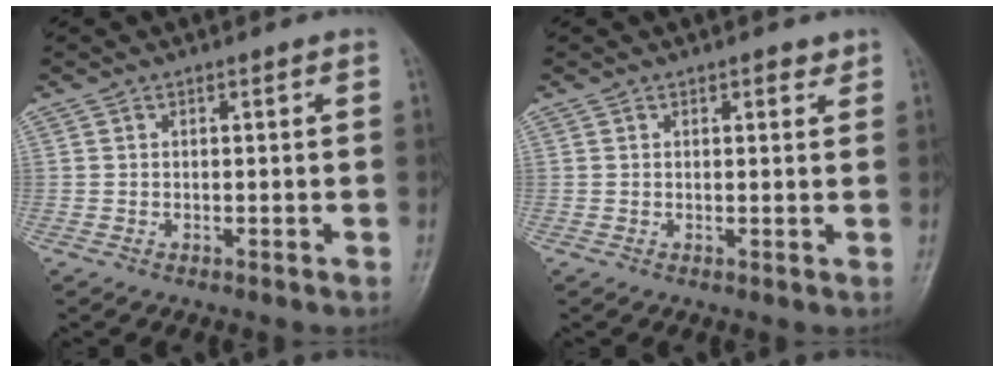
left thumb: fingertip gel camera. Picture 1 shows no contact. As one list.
[{"total": 1.6, "force": [1.2, 0.8, 0.7], "torque": [-0.001, -0.006, 0.013]}]